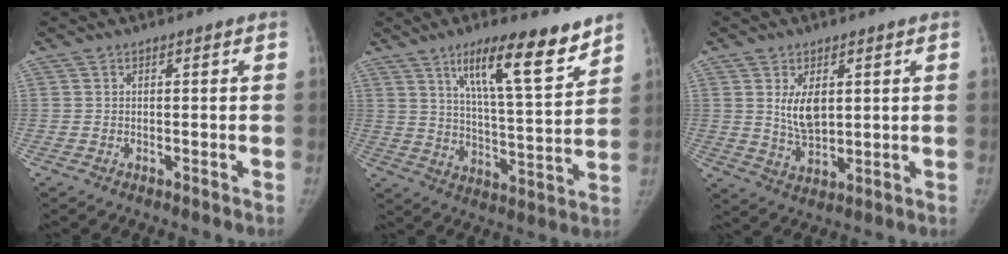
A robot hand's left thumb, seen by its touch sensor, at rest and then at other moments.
{"total": 15.7, "force": [10.2, 3.3, 11.4], "torque": [-0.162, -0.062, 0.171]}
{"total": 6.8, "force": [2.0, 3.7, 5.3], "torque": [-0.081, -0.019, 0.047]}